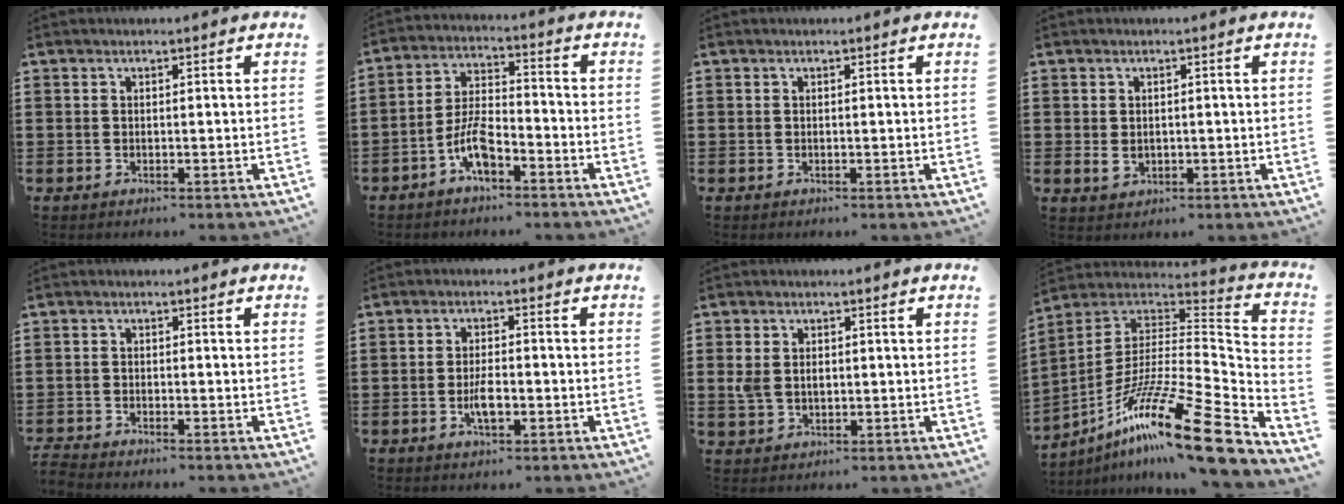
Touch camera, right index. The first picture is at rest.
{"total": 6.4, "force": [-3.8, 2.3, 4.7], "torque": [-0.114, -0.002, -0.075]}
{"total": 0.0}
{"total": 1.8, "force": [0.0, 1.4, 1.2], "torque": [-0.024, 0.005, 0.000]}
{"total": 1.8, "force": [-1.8, -0.2, -0.1], "torque": [0.000, 0.002, -0.038]}
{"total": 3.9, "force": [-1.2, 1.2, 3.5], "torque": [-0.068, -0.004, -0.020]}
{"total": 2.8, "force": [0.2, 2.0, 1.9], "torque": [-0.041, 0.009, 0.003]}
{"total": 19.3, "force": [-12.9, 1.9, 14.3], "torque": [-0.251, 0.021, -0.231]}